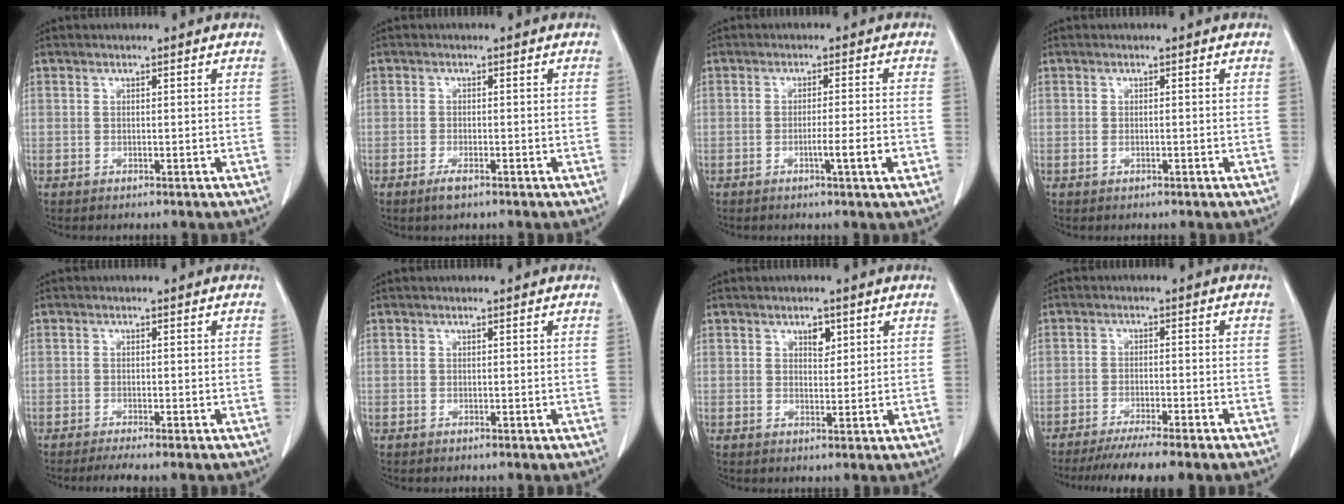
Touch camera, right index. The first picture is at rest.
{"total": 1.9, "force": [-1.2, 0.4, 1.4], "torque": [-0.030, -0.003, -0.020]}
{"total": 4.5, "force": [-1.6, -0.5, 4.1], "torque": [-0.061, -0.006, -0.025]}
{"total": 0.6, "force": [-0.1, 0.1, 0.6], "torque": [-0.013, -0.001, -0.001]}
{"total": 3.9, "force": [-3.1, 0.2, 2.3], "torque": [-0.031, -0.007, -0.046]}
{"total": 0.0}
{"total": 2.3, "force": [1.2, 1.3, 1.5], "torque": [-0.019, -0.002, 0.019]}
{"total": 9.2, "force": [-7.6, 0.1, 5.2], "torque": [-0.069, -0.019, -0.118]}